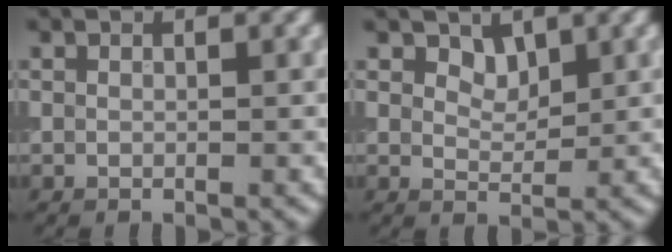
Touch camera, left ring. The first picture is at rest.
{"total": 1.8, "force": [1.2, 1.0, 0.8], "torque": [-0.014, -0.006, 0.019]}